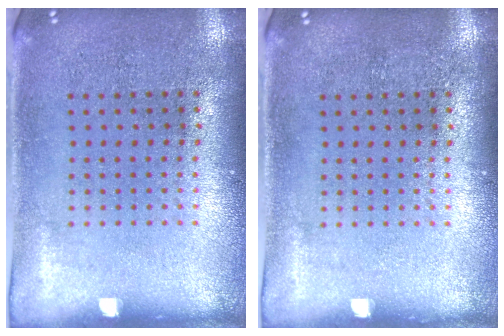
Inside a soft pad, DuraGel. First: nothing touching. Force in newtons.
{"total": 0.0}